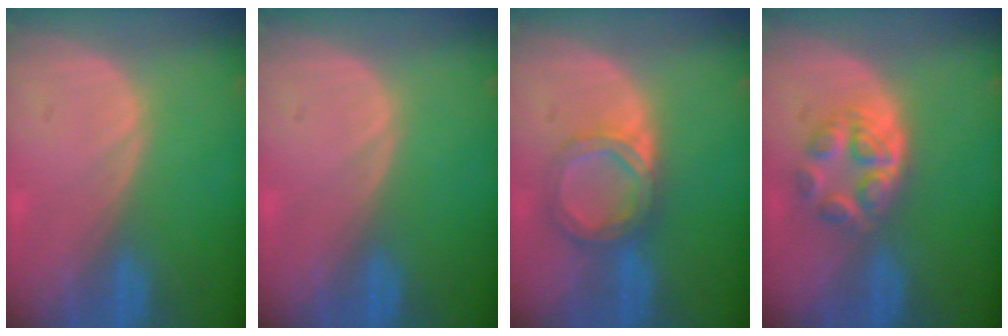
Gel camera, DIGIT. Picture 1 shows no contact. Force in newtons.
{"total": 0.0}
{"total": 5.7, "press": 5.2, "slide": 2.2}
{"total": 6.2, "press": 5.2, "slide": 3.3}